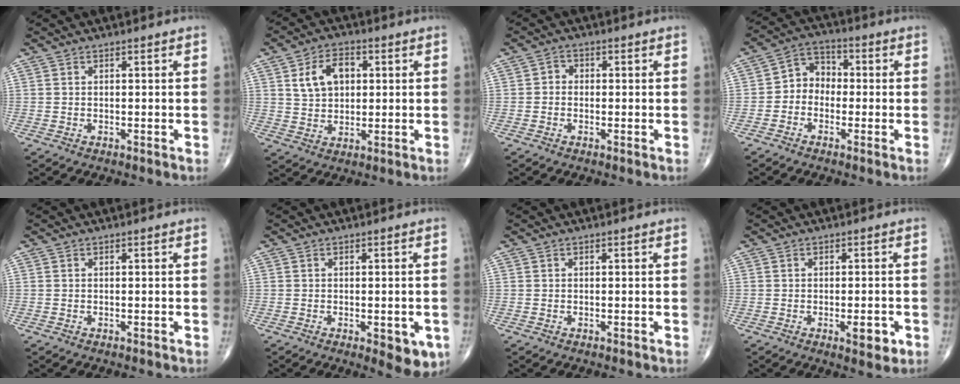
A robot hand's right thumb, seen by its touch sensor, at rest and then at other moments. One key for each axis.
{"total": 8.4, "fx": 2.3, "fy": 5.7, "fz": 5.7, "tx": -0.075, "ty": 0.002, "tz": 0.040}
{"total": 1.9, "fx": -0.3, "fy": 1.6, "fz": 0.8, "tx": 0.002, "ty": 0.007, "tz": -0.014}
{"total": 6.1, "fx": -1.2, "fy": 5.1, "fz": 3.1, "tx": -0.021, "ty": 0.029, "tz": -0.042}
{"total": 0.0}
{"total": 6.6, "fx": -2.2, "fy": 2.7, "fz": 5.6, "tx": -0.048, "ty": -0.008, "tz": -0.021}
{"total": 0.0}
{"total": 4.3, "fx": -1.5, "fy": 1.6, "fz": 3.7, "tx": -0.039, "ty": -0.003, "tz": -0.016}